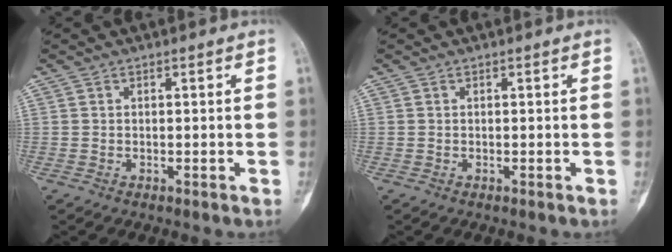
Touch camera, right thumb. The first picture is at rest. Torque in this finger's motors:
{"motor_torque": [-0.24, 0.30, 0.00, 0.00, 0.00]}